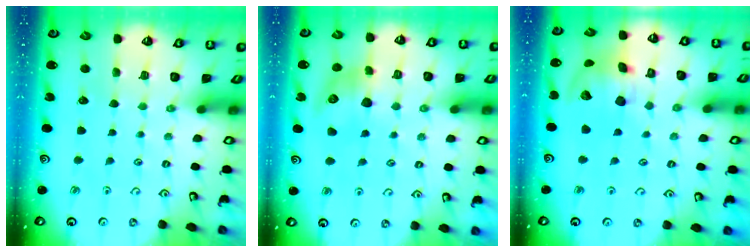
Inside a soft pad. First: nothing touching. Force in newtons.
{"total": 9.7, "press": 9.7, "slide": 0.6}
{"total": 15.0, "press": 14.8, "slide": 2.3}